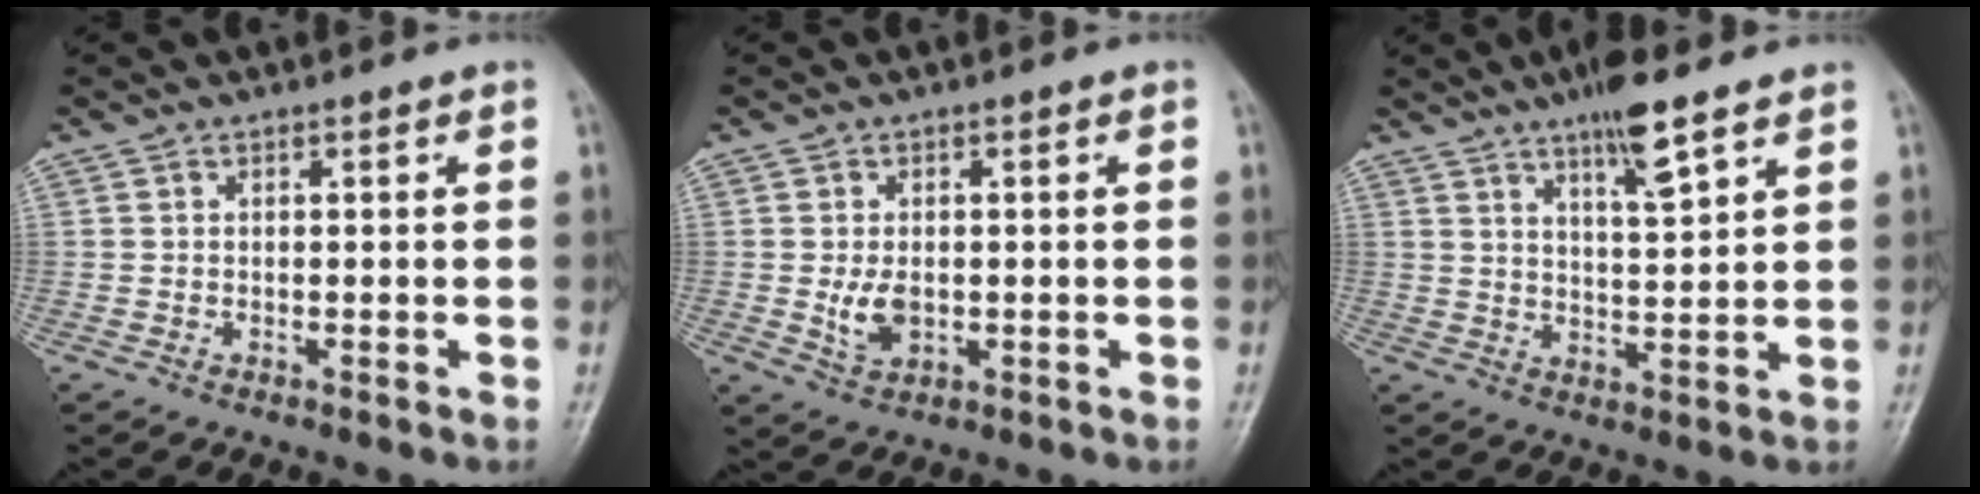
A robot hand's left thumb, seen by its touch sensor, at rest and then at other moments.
{"total": 4.5, "force": [-0.4, 2.9, 3.4], "torque": [-0.054, -0.002, 0.000]}
{"total": 8.1, "force": [5.3, 1.4, 6.0], "torque": [-0.097, -0.031, 0.092]}